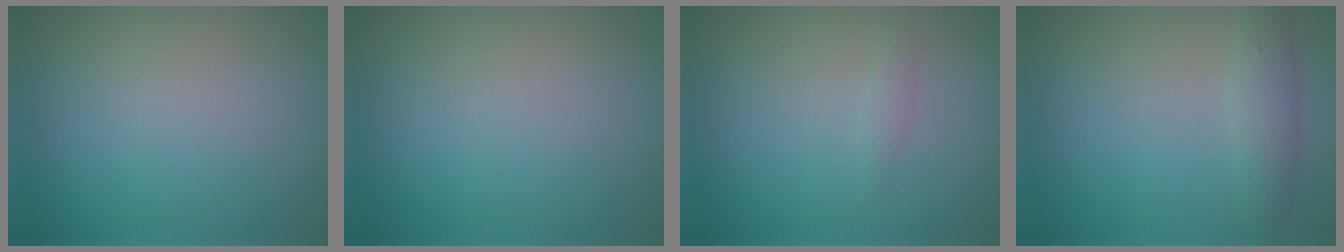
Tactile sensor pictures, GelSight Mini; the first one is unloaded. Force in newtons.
{"total": 0.0}
{"total": 0.7, "press": 0.7, "slide": 0.0}
{"total": 2.1, "press": 2.1, "slide": 0.1}